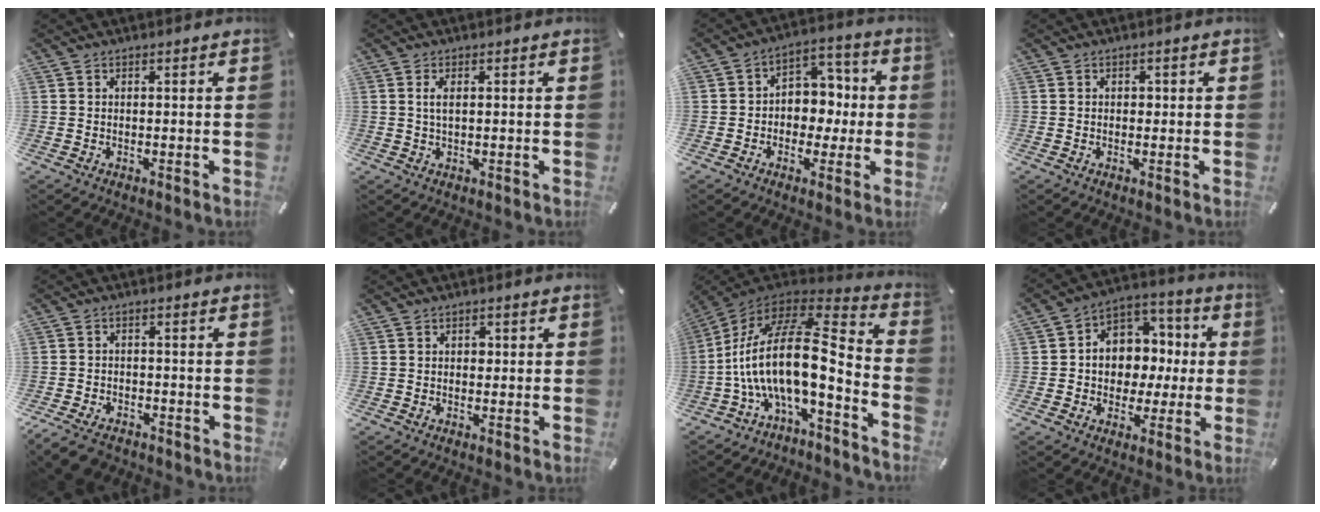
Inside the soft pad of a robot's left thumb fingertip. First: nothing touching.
{"total": 2.4, "force": [0.4, 0.8, 2.3], "torque": [-0.046, 0.002, 0.005]}
{"total": 7.9, "force": [-1.7, 7.0, 3.1], "torque": [-0.030, 0.017, -0.034]}
{"total": 0.8, "force": [-0.1, 0.8, 0.3], "torque": [-0.005, 0.005, -0.004]}
{"total": 5.2, "force": [-4.0, 2.5, 2.1], "torque": [-0.049, 0.015, -0.079]}
{"total": 1.4, "force": [0.1, 1.2, 0.7], "torque": [-0.007, 0.003, -0.003]}
{"total": 19.1, "force": [-2.2, 8.0, 17.2], "torque": [-0.356, -0.018, -0.045]}
{"total": 9.8, "force": [-0.3, 9.3, 3.0], "torque": [-0.042, -0.008, 0.002]}